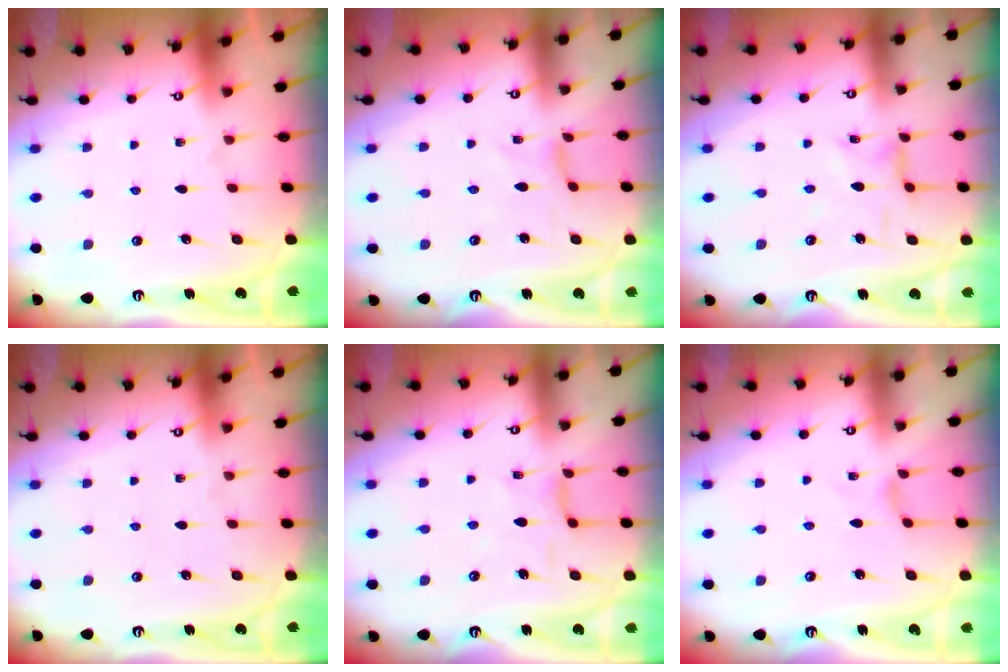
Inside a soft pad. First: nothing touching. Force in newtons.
{"total": 0.0}
{"total": 1.4, "press": 1.4, "slide": 0.3}
{"total": 0.0}
{"total": 5.3, "press": 5.3, "slide": 0.3}
{"total": 0.0}